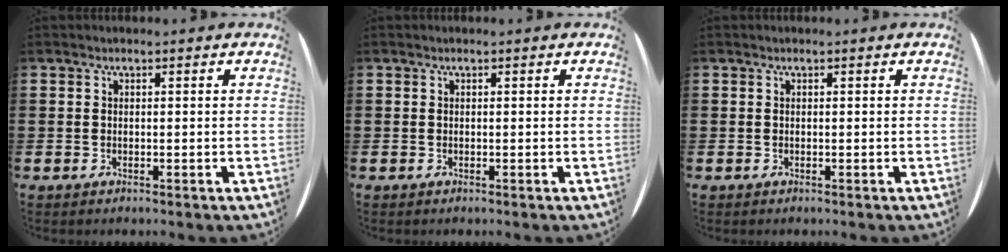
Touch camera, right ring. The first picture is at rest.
{"total": 0.0}
{"total": 0.0}